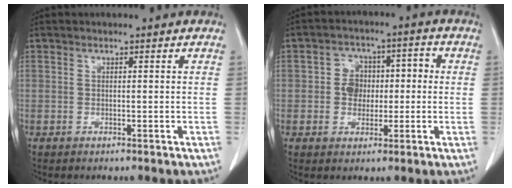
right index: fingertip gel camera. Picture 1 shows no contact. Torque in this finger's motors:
{"motor_torque": [0.06, 0.09, 0.11, 0.02]}